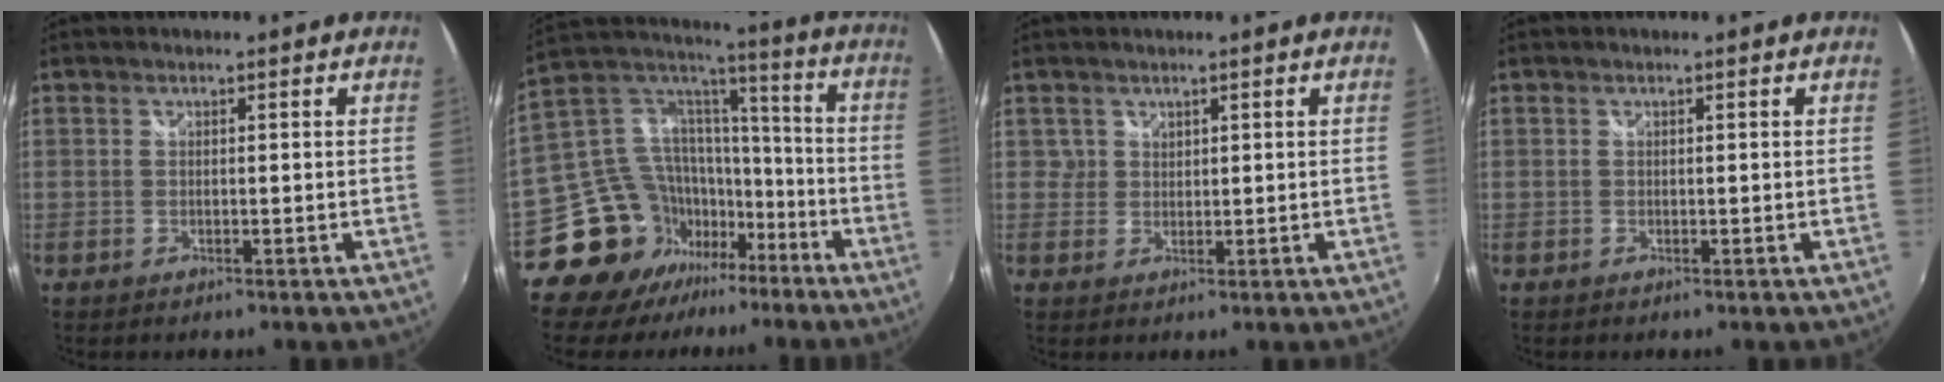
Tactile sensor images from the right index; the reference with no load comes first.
{"total": 17.6, "force": [-12.2, 11.7, 5.0], "torque": [-0.111, 0.059, -0.203]}
{"total": 1.6, "force": [0.9, 1.3, -0.2], "torque": [0.011, 0.005, 0.014]}
{"total": 0.0}